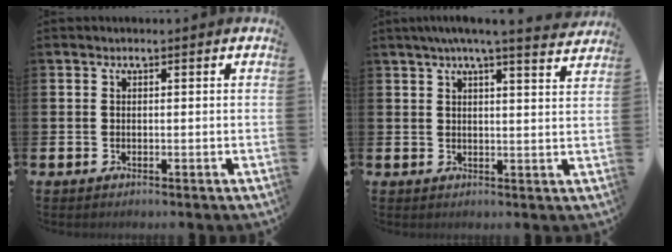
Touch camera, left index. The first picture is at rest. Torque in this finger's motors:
{"motor_torque": [1.02, -1.12, 0.81, 0.21]}